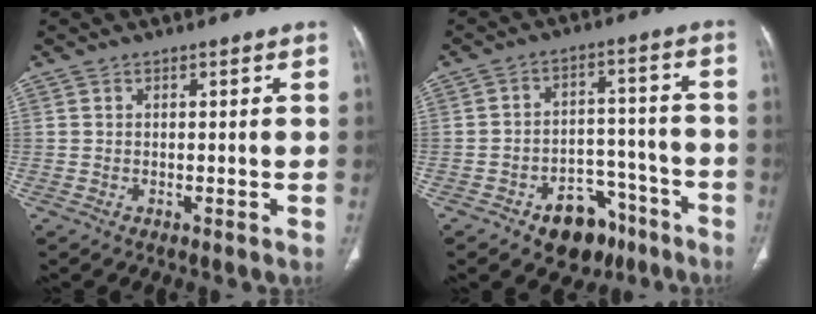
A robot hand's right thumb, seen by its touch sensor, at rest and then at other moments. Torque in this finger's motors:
{"motor_torque": [1.93, 0.51, 0.86, -0.66, 0.02]}